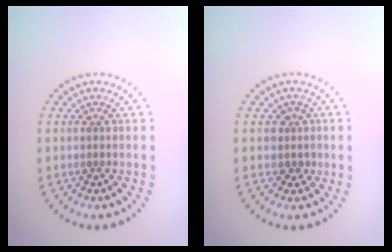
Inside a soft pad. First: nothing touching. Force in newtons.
{"total": 1.5, "press": 1.2, "slide": 0.8}